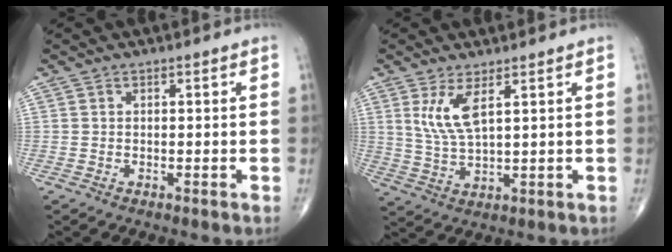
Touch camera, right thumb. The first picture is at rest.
{"total": 6.3, "force": [2.7, 1.8, 5.4], "torque": [-0.117, -0.021, 0.064]}